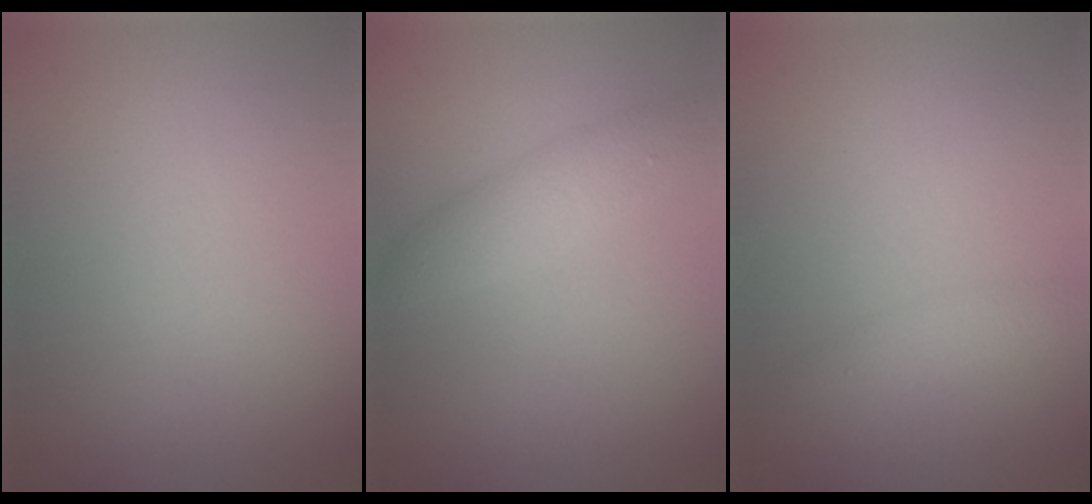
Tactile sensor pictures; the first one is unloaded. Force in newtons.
{"total": 2.7, "press": 2.7, "slide": 0.2}
{"total": 1.3, "press": 1.3, "slide": 0.0}